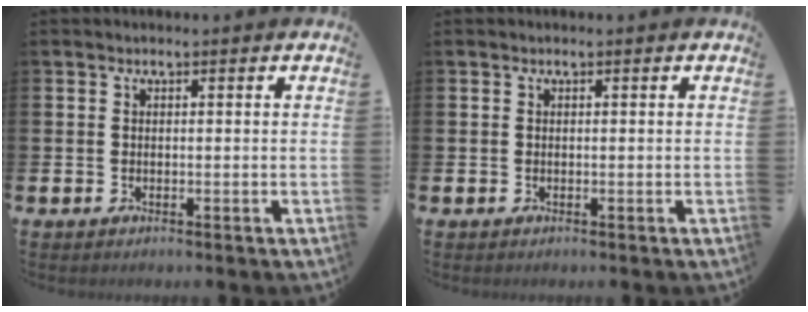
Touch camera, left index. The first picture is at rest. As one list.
[{"total": 0.0}]